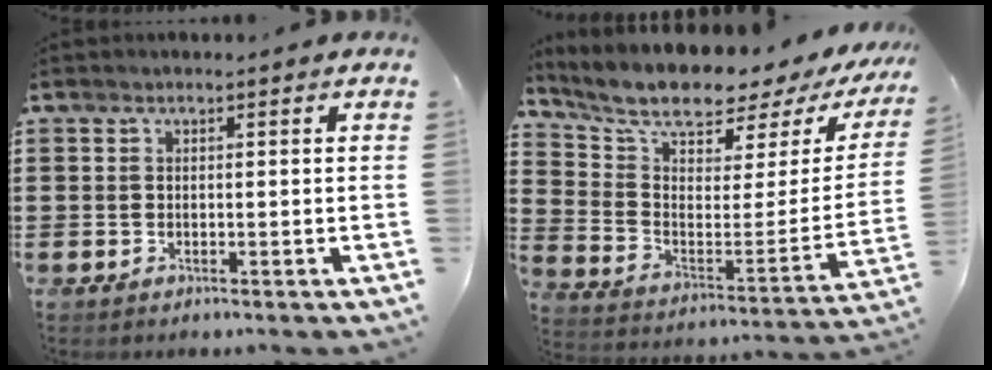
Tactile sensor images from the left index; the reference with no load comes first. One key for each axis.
{"total": 7.1, "fx": 6.3, "fy": 1.6, "fz": 2.8, "tx": -0.074, "ty": -0.064, "tz": 0.102}